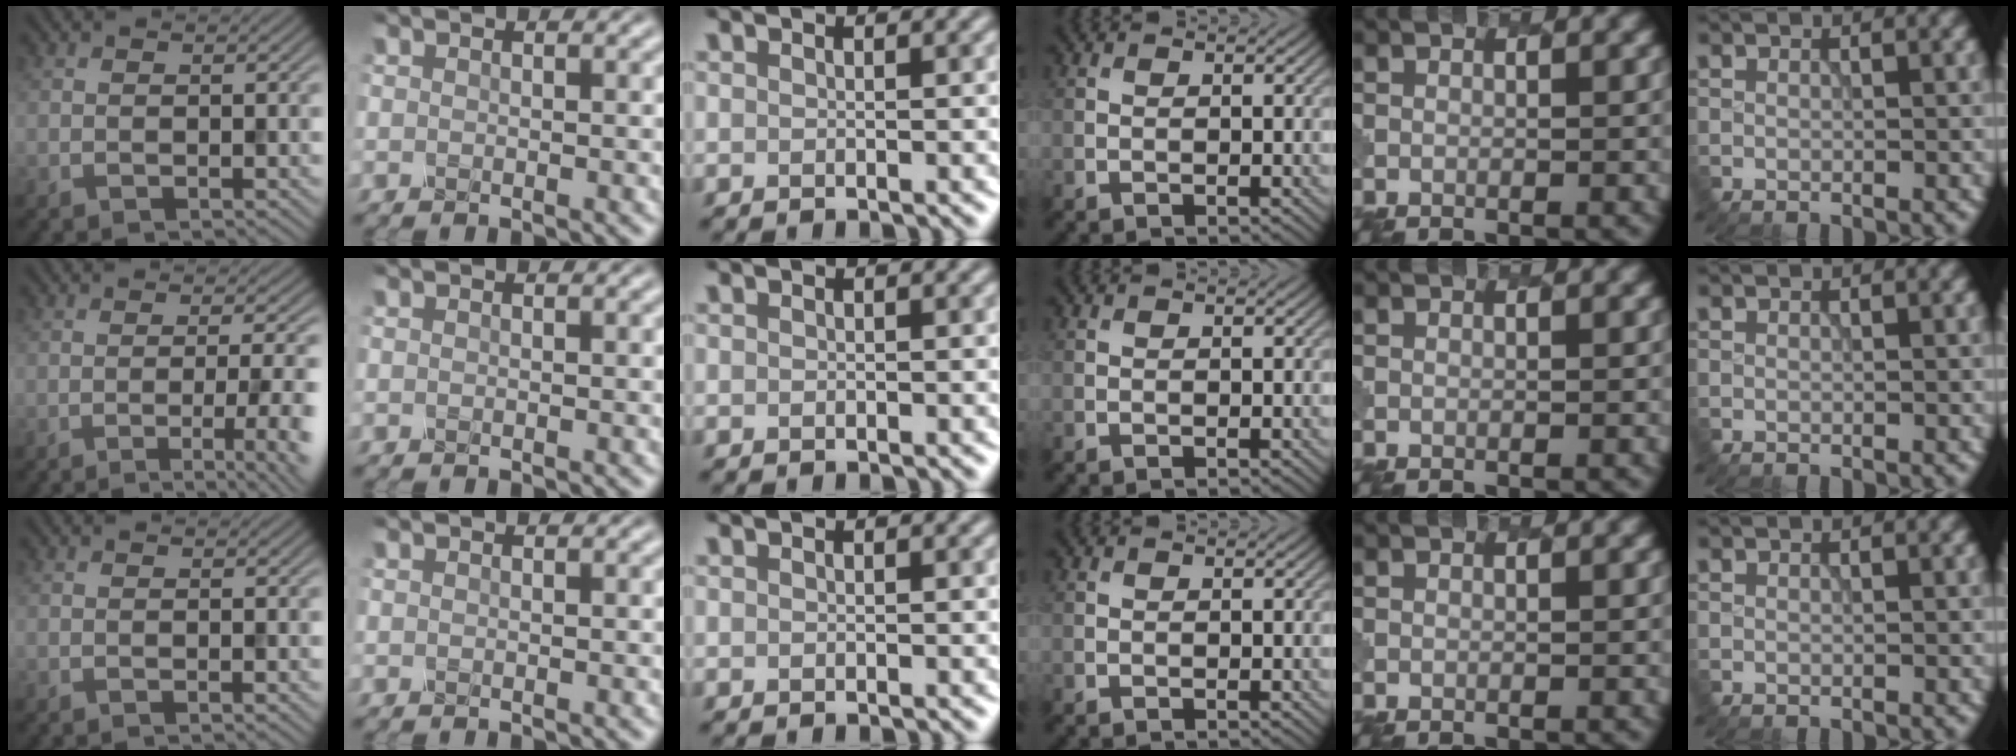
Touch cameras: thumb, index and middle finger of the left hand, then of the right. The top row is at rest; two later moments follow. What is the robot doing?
{"motion": "dispense", "object": "spray bottle"}